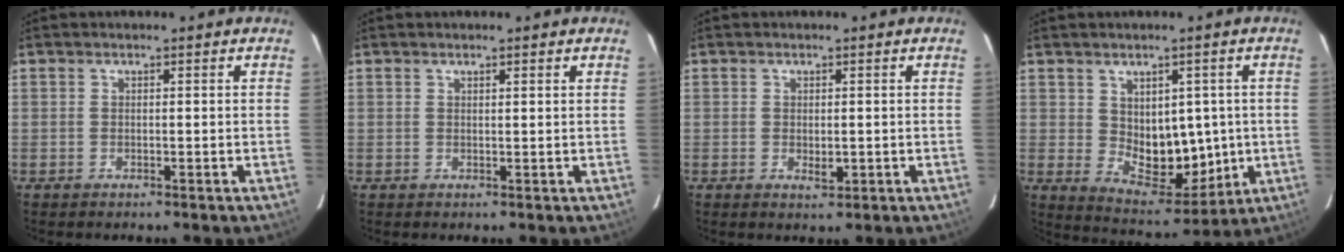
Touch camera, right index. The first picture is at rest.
{"total": 1.0, "force": [0.8, -0.1, 0.5], "torque": [-0.011, 0.007, 0.013]}
{"total": 1.8, "force": [-0.2, 0.8, 1.6], "torque": [-0.026, -0.005, 0.001]}
{"total": 10.0, "force": [0.1, 5.8, 8.2], "torque": [-0.117, -0.002, 0.026]}